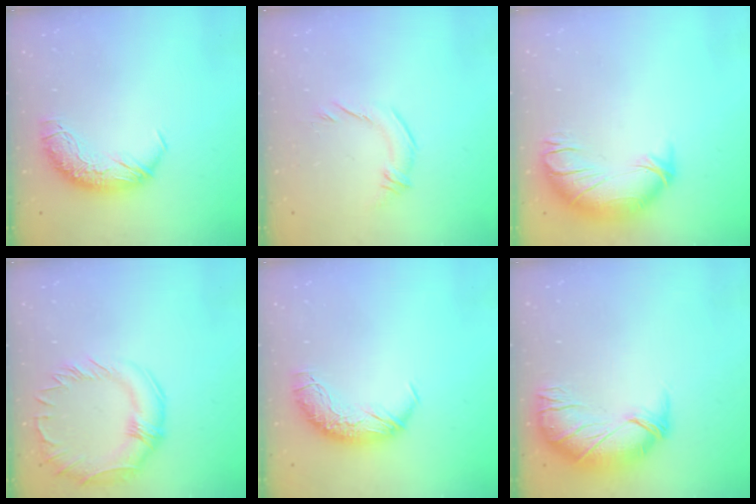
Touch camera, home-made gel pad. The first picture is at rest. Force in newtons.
{"total": 2.4, "press": 2.2, "slide": 1.1}
{"total": 3.2, "press": 0.5, "slide": 3.2}
{"total": 6.6, "press": 6.4, "slide": 1.7}
{"total": 0.0}
{"total": 2.8, "press": 0.9, "slide": 2.6}